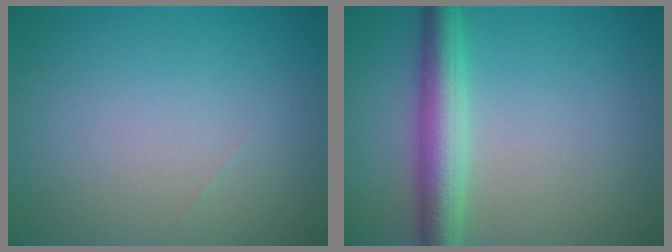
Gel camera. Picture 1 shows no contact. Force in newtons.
{"total": 4.8, "press": 4.8, "slide": 0.1}